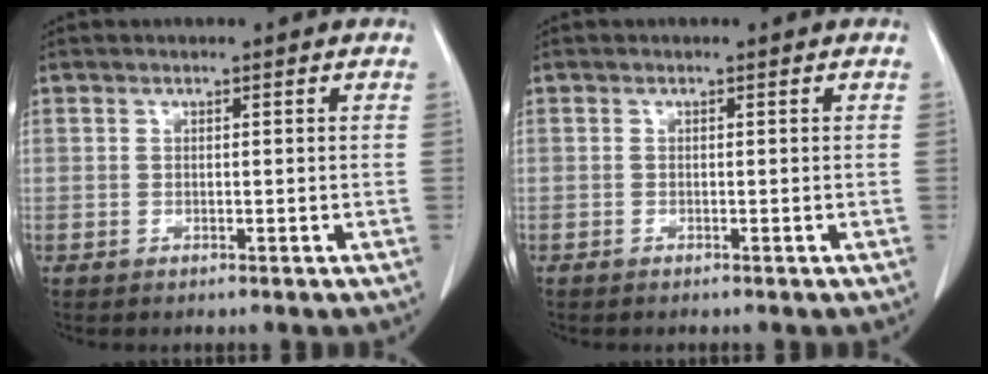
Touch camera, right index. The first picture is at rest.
{"total": 0.0}